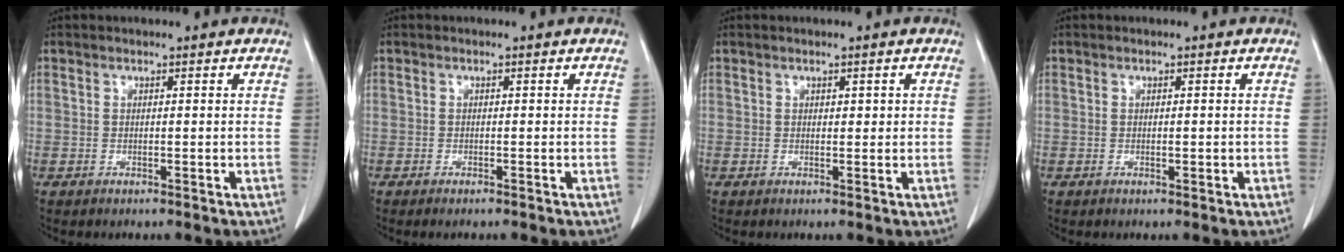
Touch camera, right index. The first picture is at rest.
{"total": 0.9, "force": [-0.7, 0.1, 0.5], "torque": [-0.013, -0.003, -0.009]}
{"total": 1.1, "force": [0.3, 0.6, 0.9], "torque": [-0.011, 0.001, 0.006]}
{"total": 0.8, "force": [-0.1, 0.3, 0.7], "torque": [-0.009, 0.000, 0.000]}